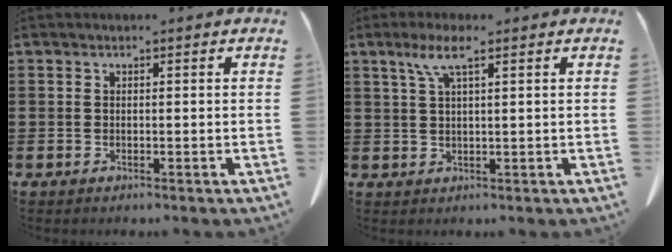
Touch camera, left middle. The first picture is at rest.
{"total": 4.4, "force": [2.3, 0.7, 3.6], "torque": [-0.079, 0.006, 0.039]}